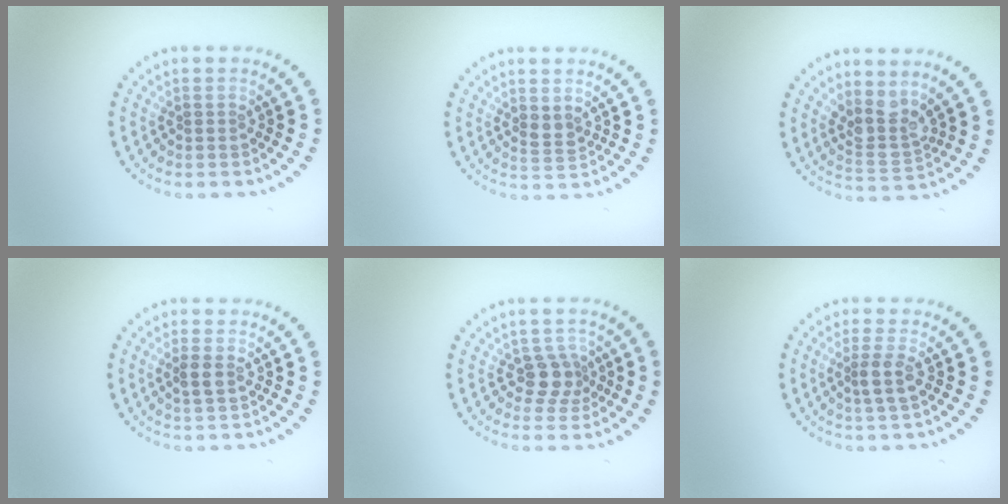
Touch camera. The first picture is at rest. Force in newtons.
{"total": 1.2, "press": 1.1, "slide": 0.5}
{"total": 3.1, "press": 2.4, "slide": 2.0}
{"total": 1.4, "press": 1.4, "slide": 0.3}
{"total": 2.6, "press": 2.0, "slide": 1.7}
{"total": 2.1, "press": 1.8, "slide": 1.2}